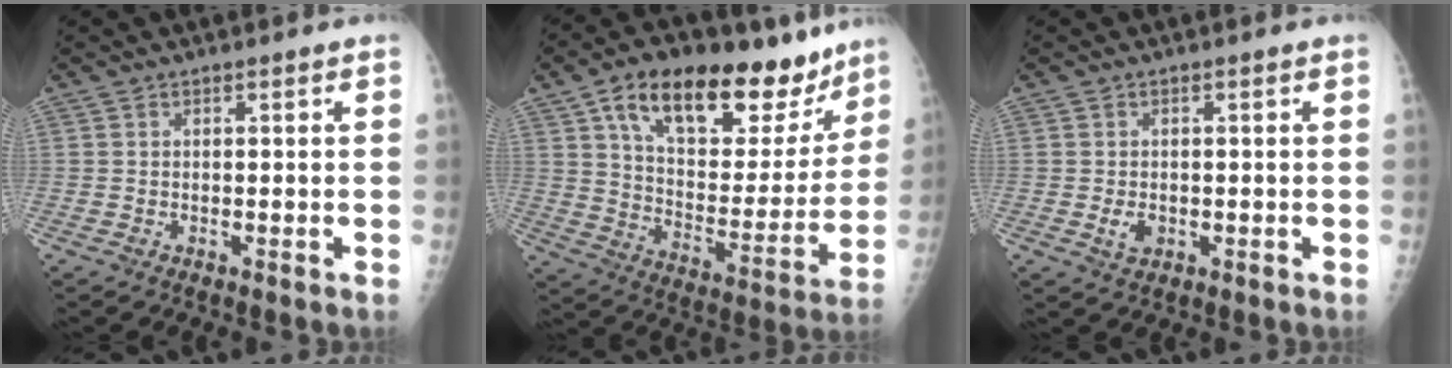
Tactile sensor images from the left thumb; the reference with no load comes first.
{"total": 26.7, "force": [16.5, 12.7, 16.6], "torque": [-0.205, -0.040, 0.261]}
{"total": 2.6, "force": [-0.5, 1.9, 1.7], "torque": [-0.026, -0.001, -0.003]}